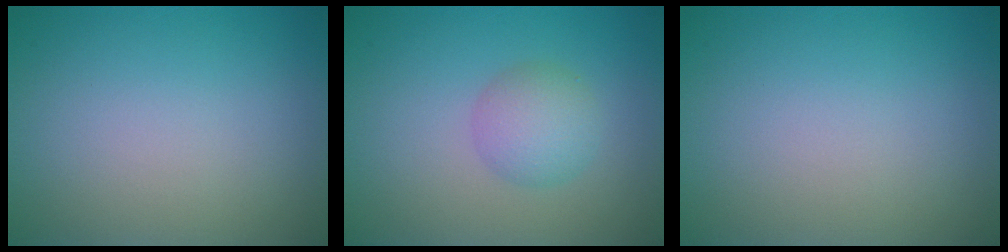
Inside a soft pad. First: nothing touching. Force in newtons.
{"total": 2.9, "press": 2.9, "slide": 0.0}
{"total": 0.0}